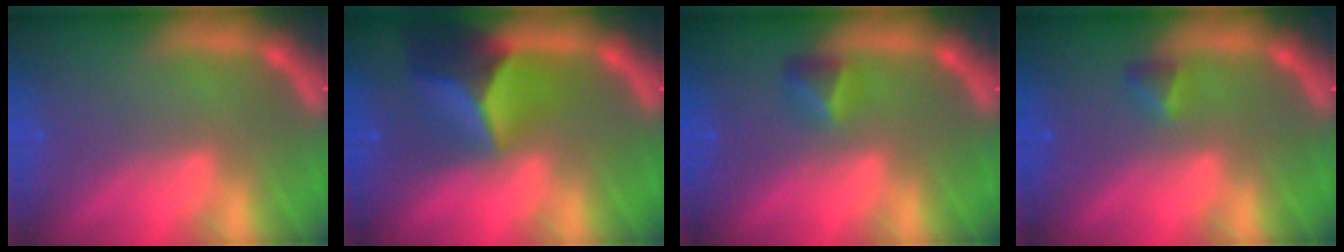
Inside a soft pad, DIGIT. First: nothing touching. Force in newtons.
{"total": 7.4}
{"total": 1.9}
{"total": 1.4}